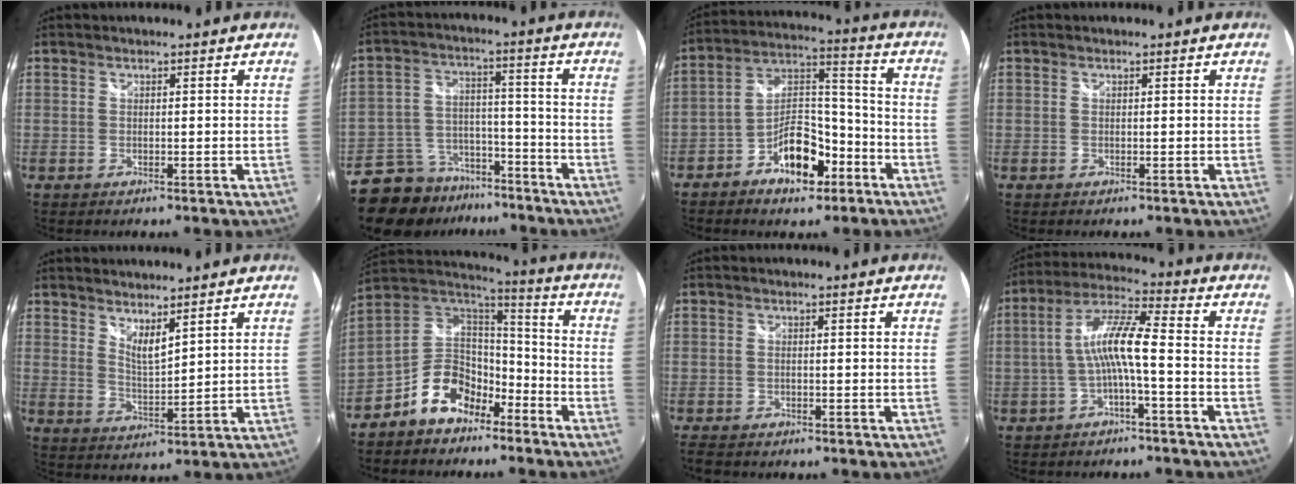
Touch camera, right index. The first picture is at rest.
{"total": 14.0, "force": [-9.8, 9.0, 4.4], "torque": [-0.112, 0.029, -0.138]}
{"total": 11.6, "force": [-6.5, 5.6, 7.8], "torque": [-0.135, 0.033, -0.101]}
{"total": 0.0}
{"total": 5.0, "force": [4.2, 0.8, 2.6], "torque": [-0.040, -0.009, 0.071]}
{"total": 13.7, "force": [-8.5, 8.6, 6.5], "torque": [-0.136, 0.045, -0.142]}
{"total": 2.9, "force": [-2.2, 1.3, 1.4], "torque": [-0.035, -0.009, -0.039]}
{"total": 8.2, "force": [-2.5, 0.9, 7.8], "torque": [-0.174, 0.017, -0.043]}